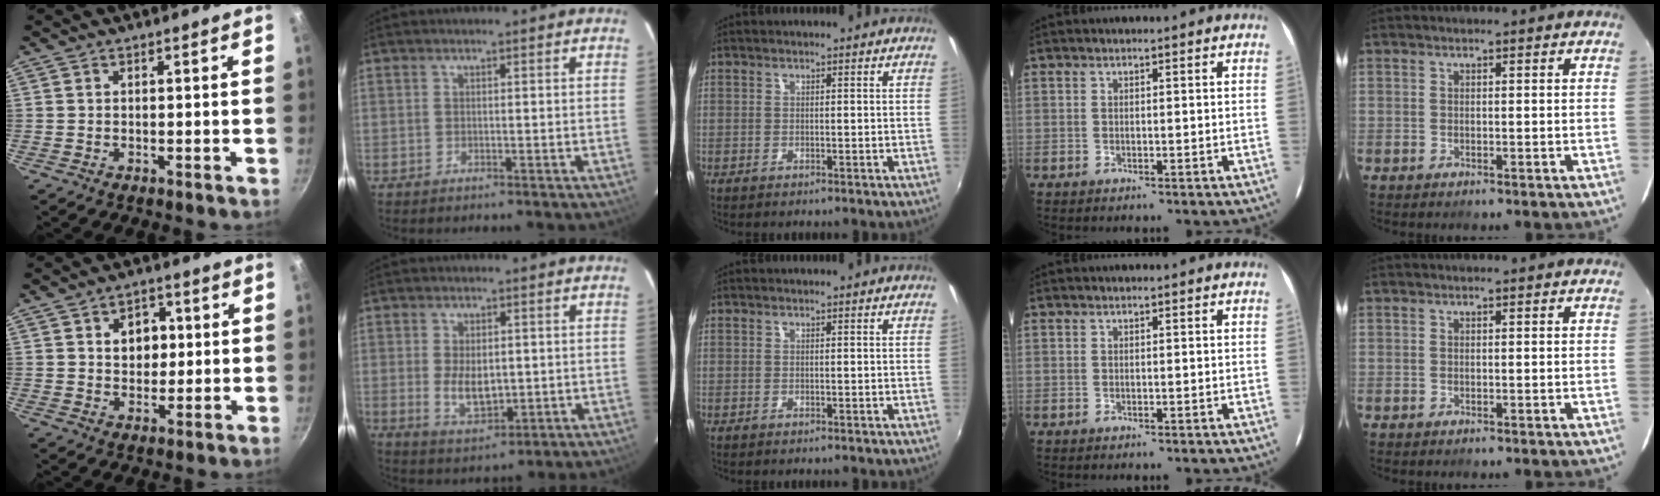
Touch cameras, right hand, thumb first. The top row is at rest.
{"thumb": {"total": 6.7, "force": [1.4, 5.2, 4.0], "torque": [-0.030, 0.001, 0.021]}, "index": {"total": 6.7, "force": [-0.3, 3.9, 5.4], "torque": [-0.102, -0.010, 0.005]}}